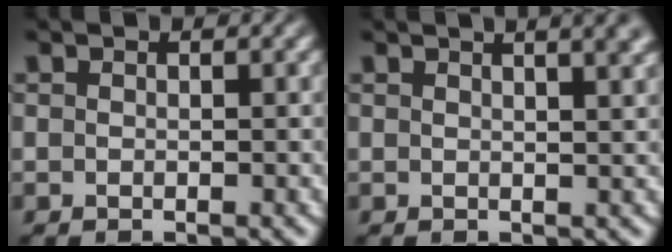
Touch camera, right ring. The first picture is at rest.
{"total": 3.4, "force": [2.2, 0.2, 2.6], "torque": [-0.016, 0.014, 0.030]}